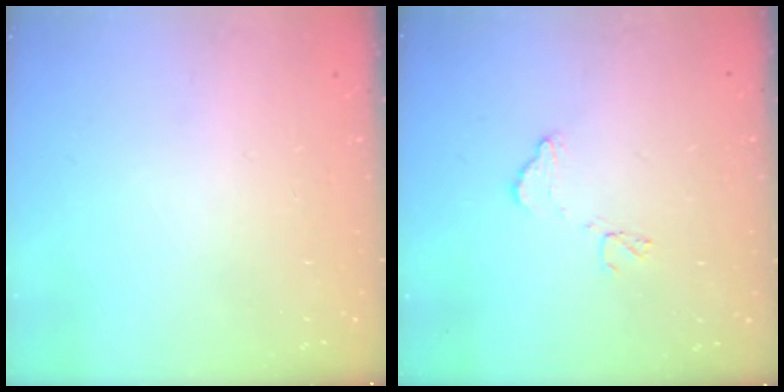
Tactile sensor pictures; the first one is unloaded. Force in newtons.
{"total": 9.0, "press": 9.0, "slide": 0.5}